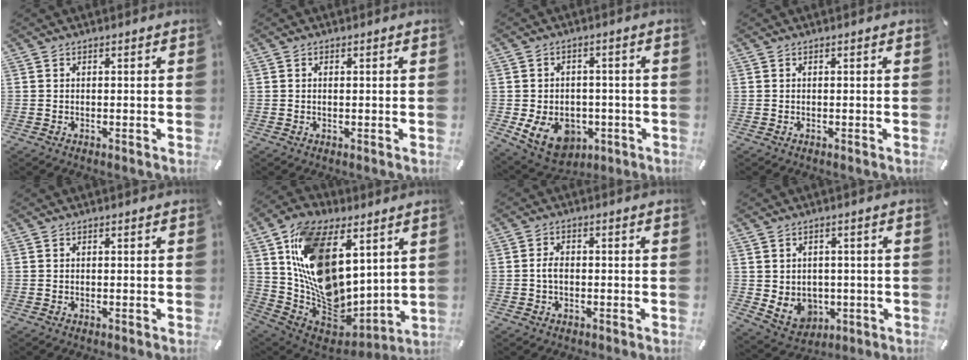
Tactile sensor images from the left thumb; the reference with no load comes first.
{"total": 0.6, "force": [0.1, 0.3, 0.5], "torque": [-0.011, 0.000, 0.001]}
{"total": 10.8, "force": [-3.6, 8.2, 6.0], "torque": [-0.108, 0.015, -0.062]}
{"total": 0.0}
{"total": 0.0}
{"total": 20.3, "force": [6.2, 13.8, 13.5], "torque": [-0.265, -0.048, 0.111]}
{"total": 3.1, "force": [-0.5, 2.0, 2.3], "torque": [-0.050, 0.004, -0.012]}
{"total": 6.2, "force": [0.2, 5.9, 1.9], "torque": [-0.034, -0.011, 0.006]}